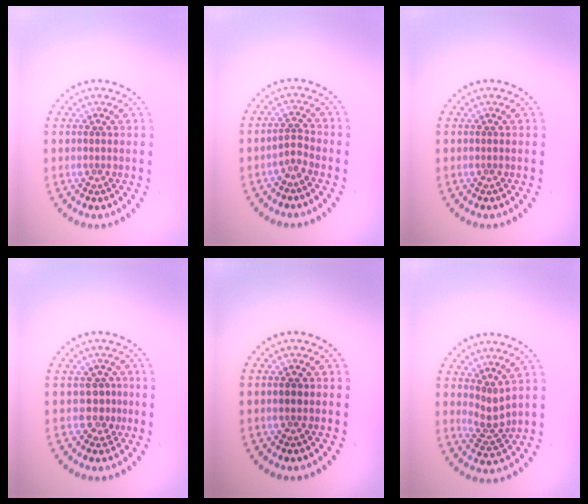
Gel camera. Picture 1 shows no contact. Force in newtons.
{"total": 1.4, "press": 0.9, "slide": 1.0}
{"total": 0.0}
{"total": 1.8, "press": 1.4, "slide": 1.2}
{"total": 0.9, "press": 0.9, "slide": 0.1}
{"total": 2.2, "press": 1.5, "slide": 1.6}